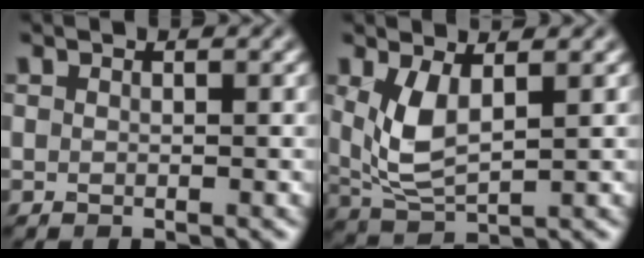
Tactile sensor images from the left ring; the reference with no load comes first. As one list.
[{"total": 4.4, "force": [1.1, 2.0, 3.7], "torque": [-0.088, -0.007, 0.030]}]